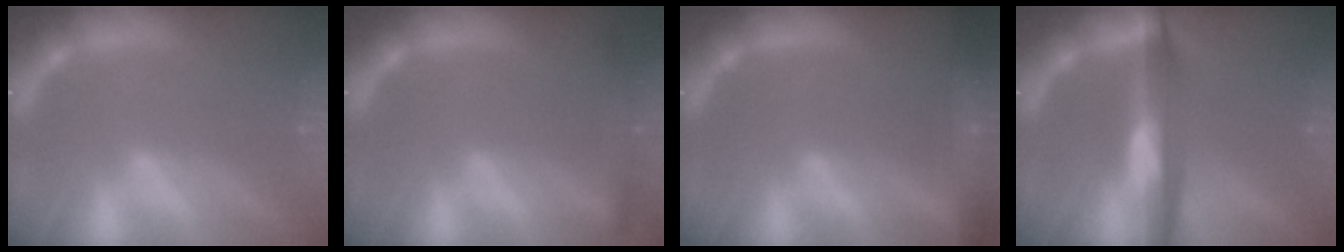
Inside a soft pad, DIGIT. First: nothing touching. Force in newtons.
{"total": 3.5}
{"total": 10.0}
{"total": 7.1}